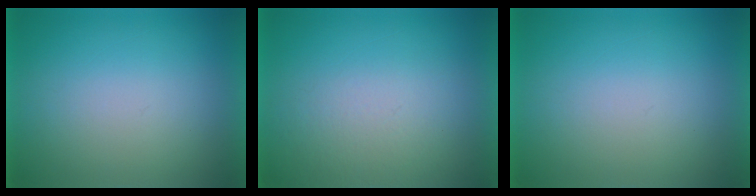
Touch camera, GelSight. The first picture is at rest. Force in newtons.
{"total": 5.1}
{"total": 0.0}